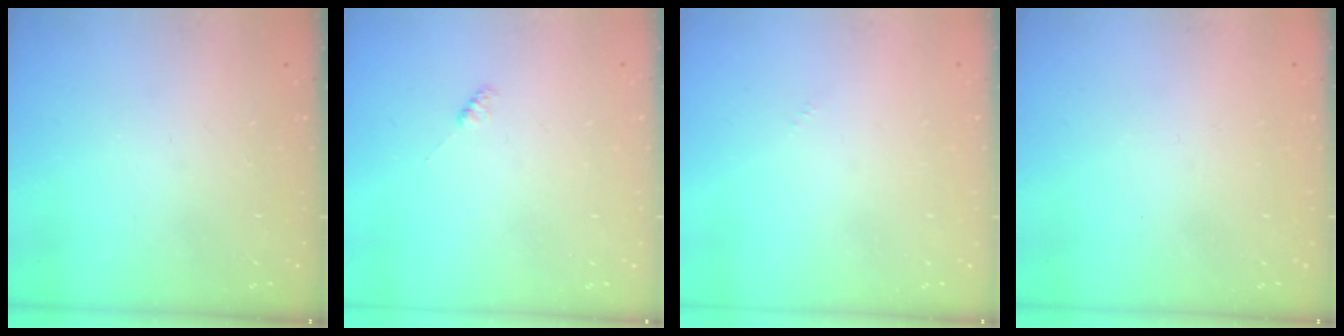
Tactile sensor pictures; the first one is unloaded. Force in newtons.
{"total": 1.9, "press": 1.9, "slide": 0.3}
{"total": 0.0}
{"total": 0.9, "press": 0.8, "slide": 0.3}